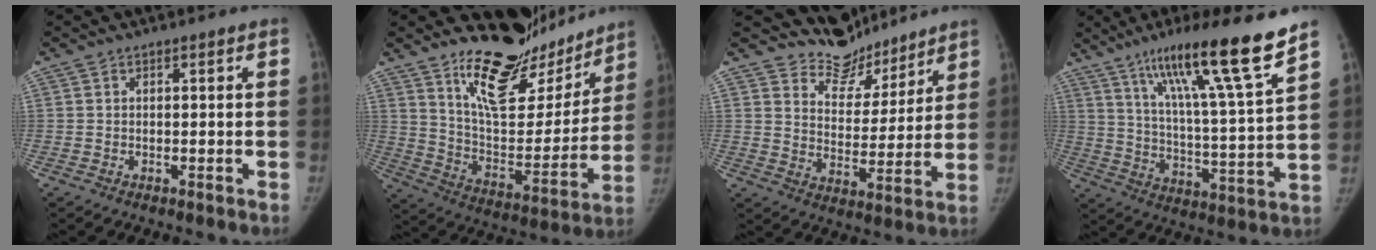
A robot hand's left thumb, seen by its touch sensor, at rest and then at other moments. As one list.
[{"total": 21.6, "force": [17.4, 8.6, 9.6], "torque": [-0.082, -0.120, 0.279]}, {"total": 9.9, "force": [9.2, 3.7, 0.1], "torque": [0.031, -0.080, 0.161]}, {"total": 19.8, "force": [13.5, 0.6, 14.4], "torque": [-0.216, -0.064, 0.222]}]